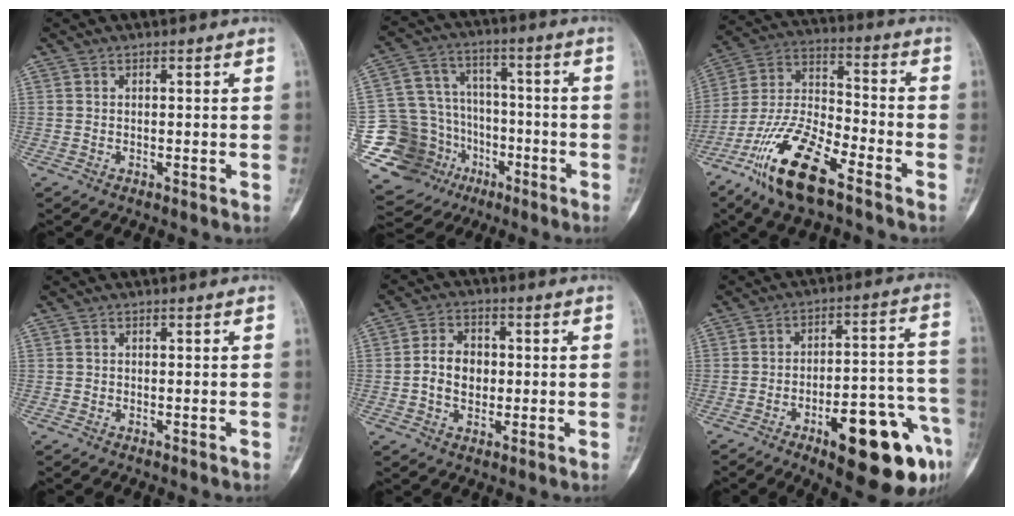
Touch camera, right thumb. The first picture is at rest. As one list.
[{"total": 20.4, "force": [-7.9, 17.2, 7.6], "torque": [-0.129, 0.100, -0.122]}, {"total": 16.6, "force": [-10.2, 5.4, 12.0], "torque": [-0.237, 0.055, -0.197]}, {"total": 0.0}, {"total": 6.9, "force": [-0.4, 5.1, 4.6], "torque": [-0.062, 0.016, -0.012]}, {"total": 21.9, "force": [-10.6, 6.9, 17.9], "torque": [-0.181, 0.066, -0.138]}]